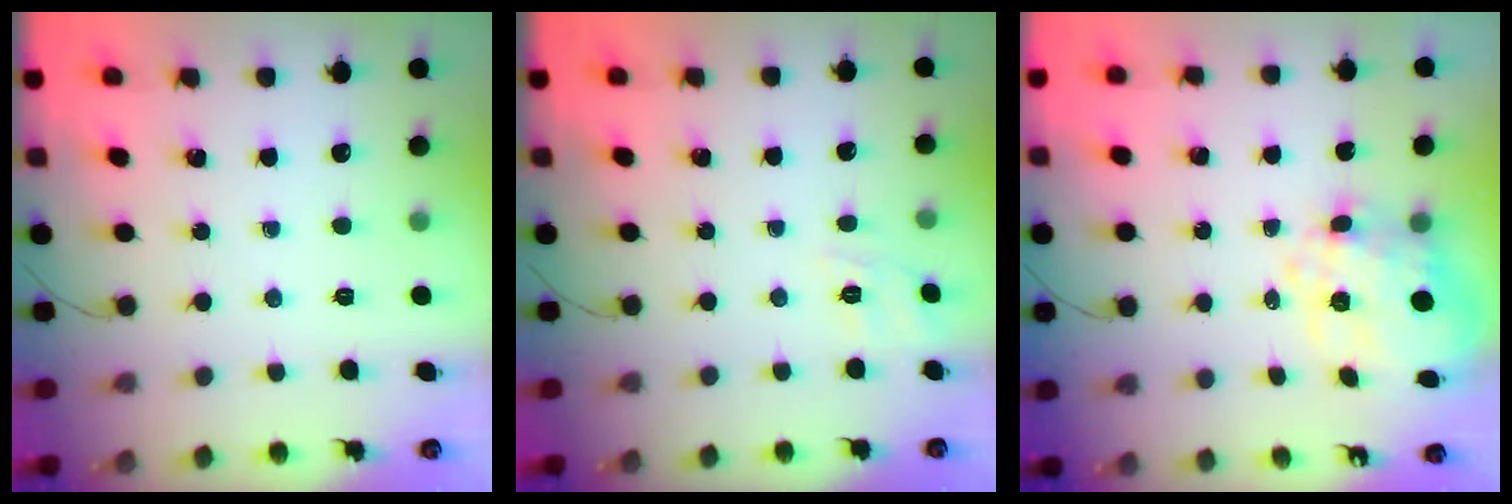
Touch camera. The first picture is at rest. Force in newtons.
{"total": 7.3, "press": 6.9, "slide": 2.2}
{"total": 12.9, "press": 12.7, "slide": 2.8}